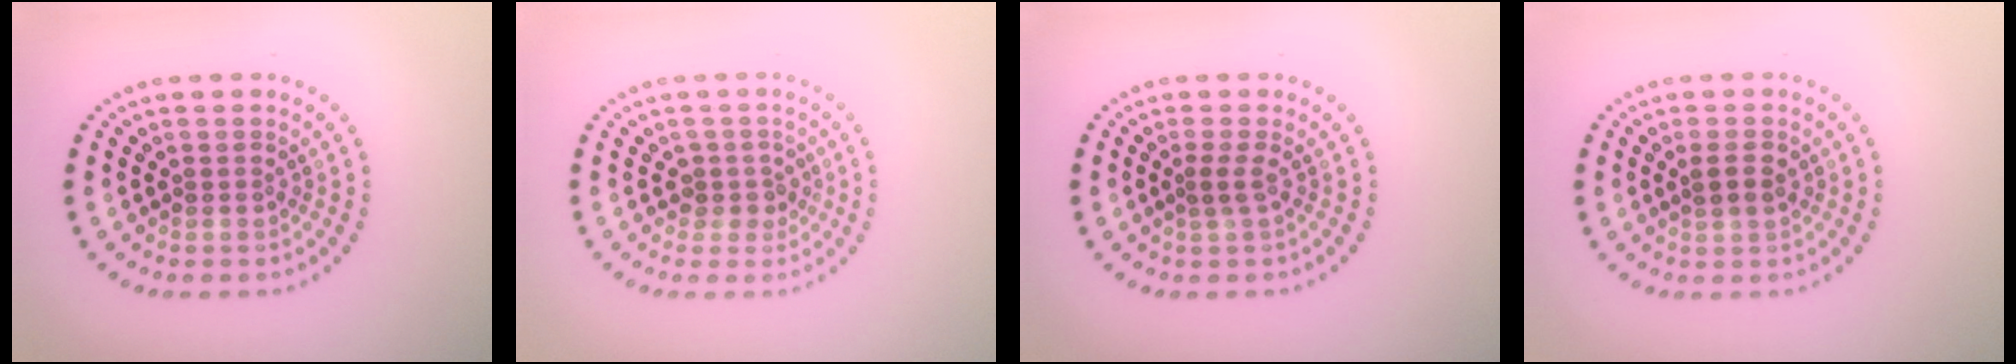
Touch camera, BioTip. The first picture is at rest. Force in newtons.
{"total": 1.9, "press": 1.5, "slide": 1.1}
{"total": 1.3, "press": 0.9, "slide": 0.9}
{"total": 2.0, "press": 2.0, "slide": 0.5}